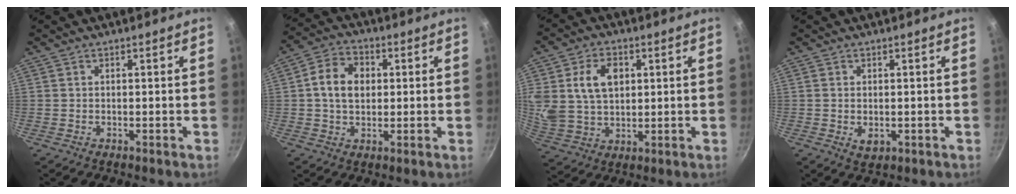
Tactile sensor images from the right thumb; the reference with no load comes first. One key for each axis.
{"total": 8.9, "fx": 1.2, "fy": 6.6, "fz": 5.8, "tx": -0.083, "ty": 0.012, "tz": 0.011}
{"total": 13.3, "fx": 3.4, "fy": 9.5, "fz": 8.6, "tx": -0.154, "ty": -0.005, "tz": 0.071}
{"total": 2.8, "fx": -0.4, "fy": 1.9, "fz": 2.1, "tx": -0.034, "ty": -0.007, "tz": -0.003}